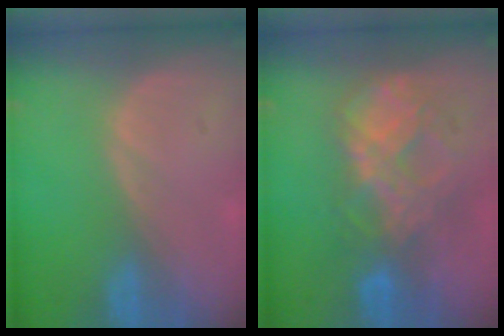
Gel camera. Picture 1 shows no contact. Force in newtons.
{"total": 8.7, "press": 7.5, "slide": 4.3}